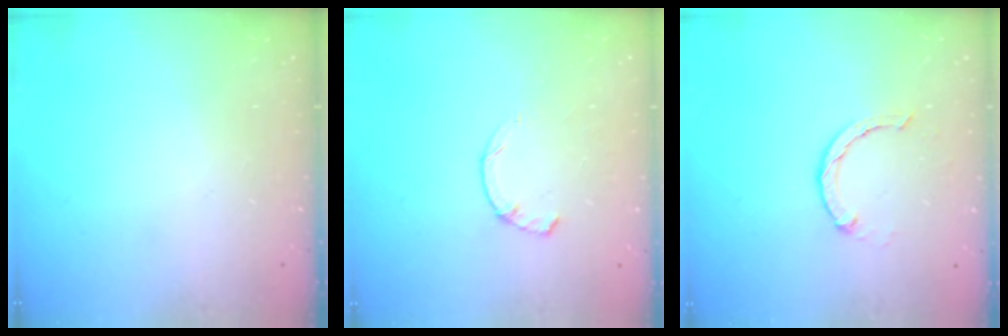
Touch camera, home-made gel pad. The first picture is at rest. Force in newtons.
{"total": 1.9, "press": 1.9, "slide": 0.3}
{"total": 2.3, "press": 2.3, "slide": 0.2}